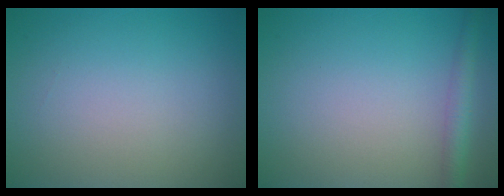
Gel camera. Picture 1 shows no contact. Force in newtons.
{"total": 2.2, "press": 2.2, "slide": 0.1}